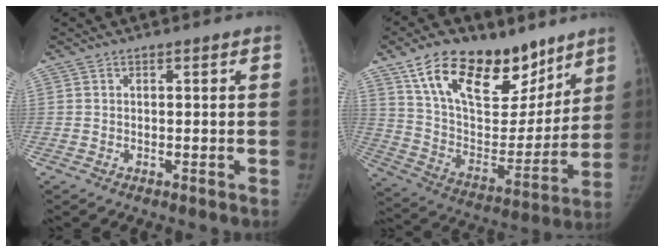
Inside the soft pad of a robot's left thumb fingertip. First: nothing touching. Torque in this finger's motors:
{"motor_torque": [0.98, -0.20, 1.90, -0.87, -0.01]}